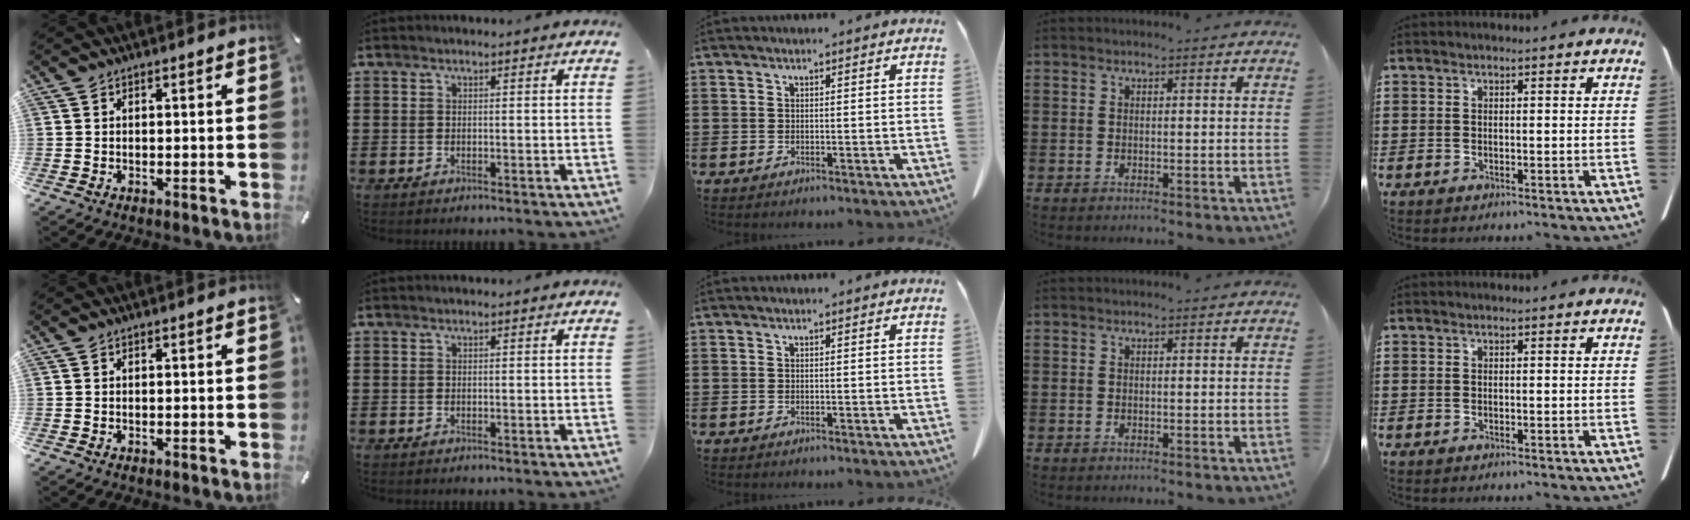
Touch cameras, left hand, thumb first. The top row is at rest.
{}